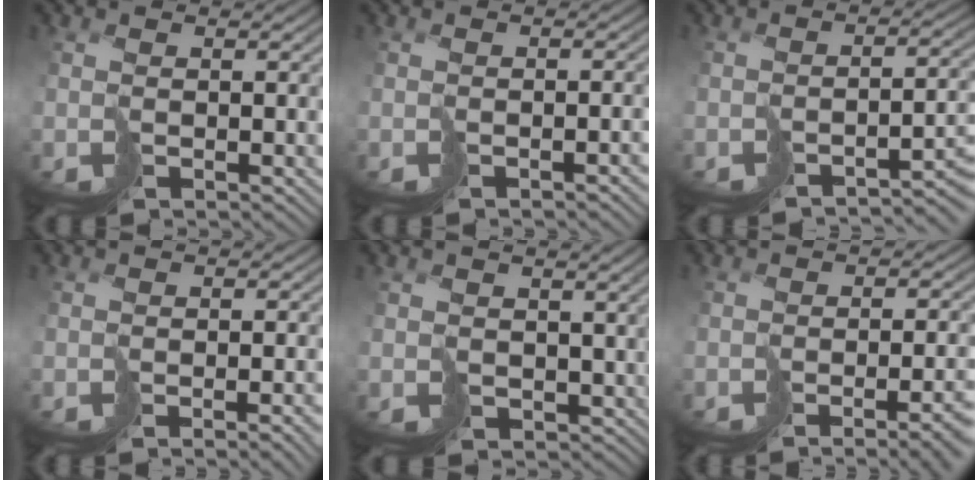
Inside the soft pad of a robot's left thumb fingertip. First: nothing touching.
{"total": 2.7, "force": [-2.1, 0.9, 1.5], "torque": [-0.011, -0.003, -0.030]}
{"total": 5.8, "force": [-4.5, 1.2, 3.5], "torque": [-0.038, -0.013, -0.068]}
{"total": 3.4, "force": [-2.5, 0.7, 2.2], "torque": [-0.023, -0.003, -0.036]}
{"total": 4.2, "force": [0.3, 3.7, 2.1], "torque": [-0.053, -0.022, 0.006]}
{"total": 6.2, "force": [-4.0, 0.7, 4.7], "torque": [-0.046, -0.016, -0.048]}